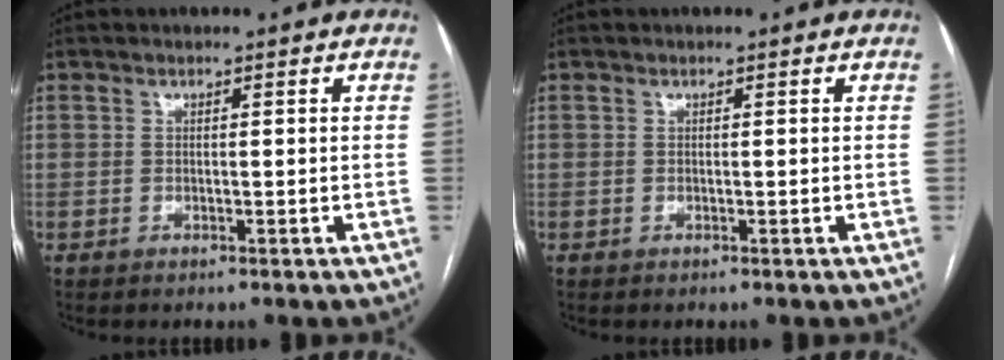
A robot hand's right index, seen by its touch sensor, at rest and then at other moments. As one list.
[{"total": 0.0}]